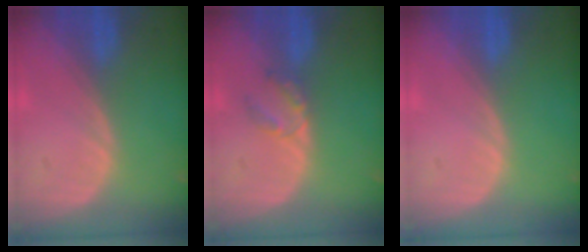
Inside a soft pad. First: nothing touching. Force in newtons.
{"total": 2.8, "press": 2.8, "slide": 0.3}
{"total": 0.0}